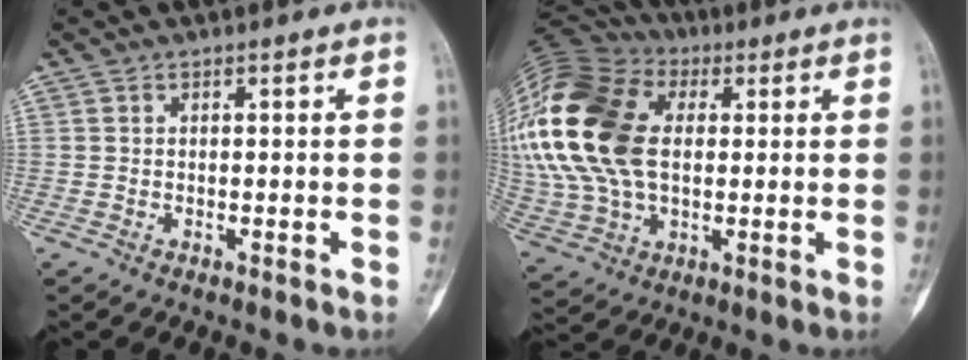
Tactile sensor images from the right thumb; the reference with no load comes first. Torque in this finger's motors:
{"motor_torque": [-0.22, 2.17, 1.29, -0.67, 0.71]}